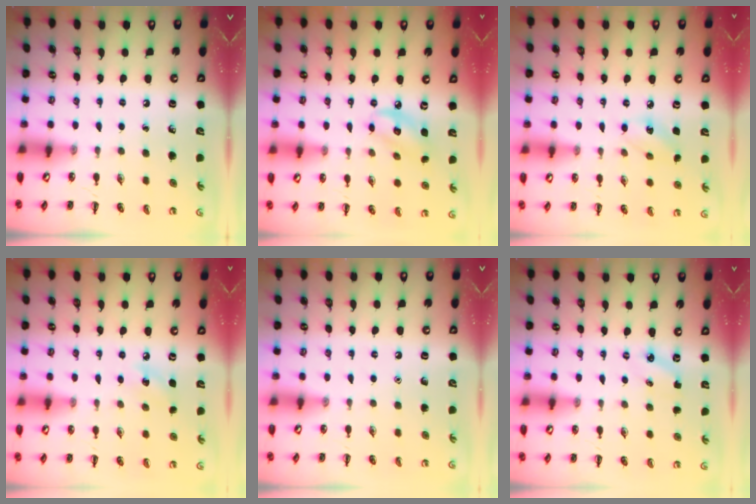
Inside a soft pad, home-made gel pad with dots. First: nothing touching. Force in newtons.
{"total": 6.7, "press": 6.7, "slide": 0.3}
{"total": 6.3, "press": 6.2, "slide": 1.2}
{"total": 6.7, "press": 6.5, "slide": 1.7}
{"total": 1.6, "press": 1.6, "slide": 0.1}
{"total": 2.9, "press": 2.7, "slide": 0.8}